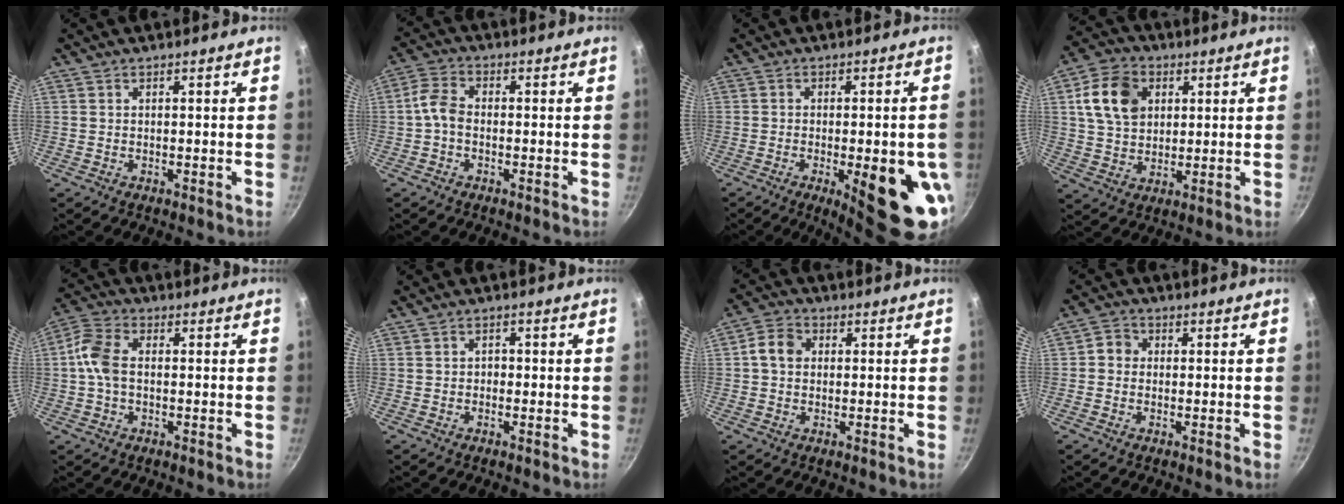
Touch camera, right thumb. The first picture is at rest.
{"total": 4.5, "force": [-0.9, 3.1, 3.2], "torque": [-0.069, 0.023, -0.030]}
{"total": 16.2, "force": [-4.8, 5.2, 14.6], "torque": [-0.158, 0.005, -0.053]}
{"total": 12.0, "force": [3.5, 8.9, 7.2], "torque": [-0.111, 0.002, 0.058]}
{"total": 7.4, "force": [-0.1, 4.7, 5.7], "torque": [-0.121, 0.024, -0.013]}
{"total": 1.4, "force": [-0.4, 1.2, 0.7], "torque": [-0.006, 0.004, -0.009]}
{"total": 5.1, "force": [0.5, 4.1, 2.9], "torque": [-0.040, 0.013, -0.003]}
{"total": 3.1, "force": [-0.1, 2.8, 1.2], "torque": [-0.010, 0.006, -0.014]}